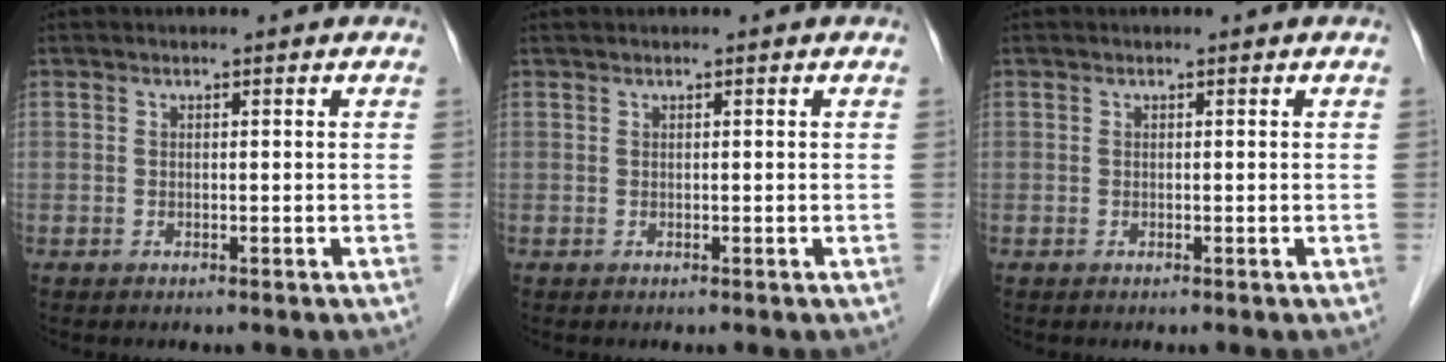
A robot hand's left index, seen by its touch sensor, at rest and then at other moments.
{"total": 0.8, "force": [0.6, 0.0, 0.5], "torque": [-0.015, 0.013, 0.017]}
{"total": 0.0}